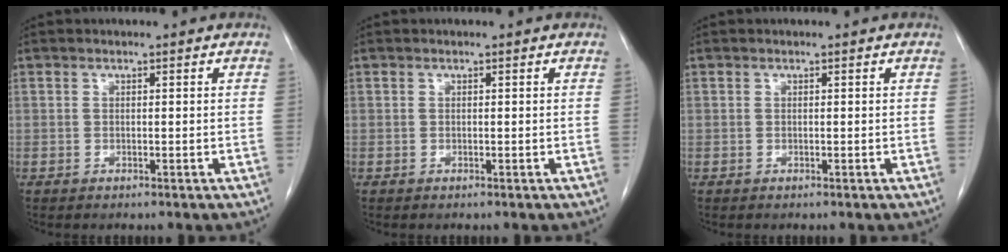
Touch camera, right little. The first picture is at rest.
{"total": 0.0}
{"total": 0.0}